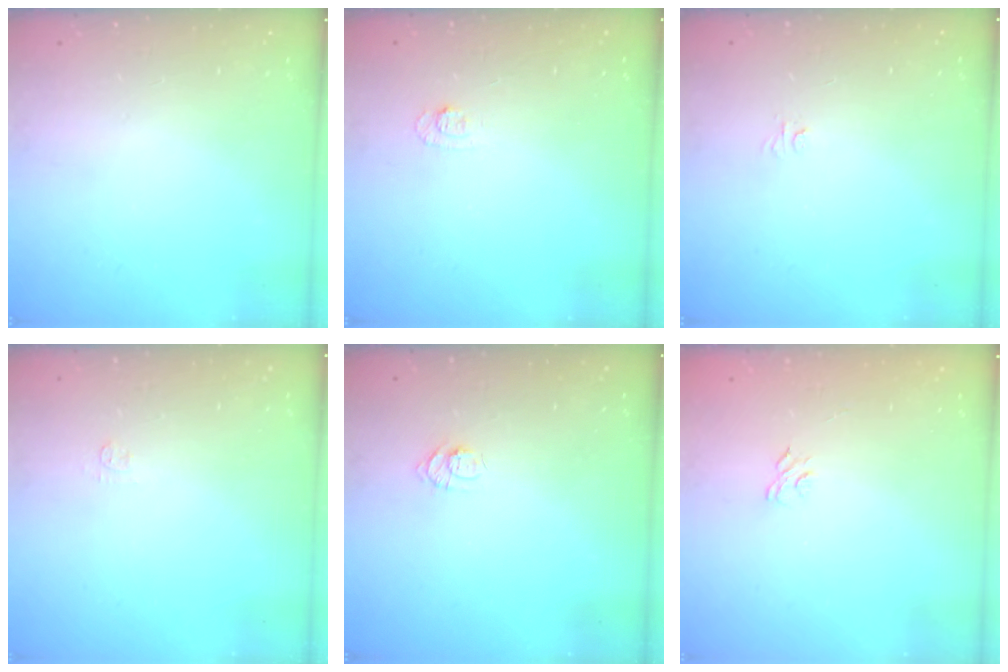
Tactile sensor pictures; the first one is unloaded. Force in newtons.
{"total": 4.1, "press": 4.1, "slide": 0.5}
{"total": 3.1, "press": 3.0, "slide": 0.3}
{"total": 3.1, "press": 3.0, "slide": 0.4}
{"total": 4.7, "press": 4.7, "slide": 0.5}
{"total": 4.2, "press": 4.0, "slide": 1.1}